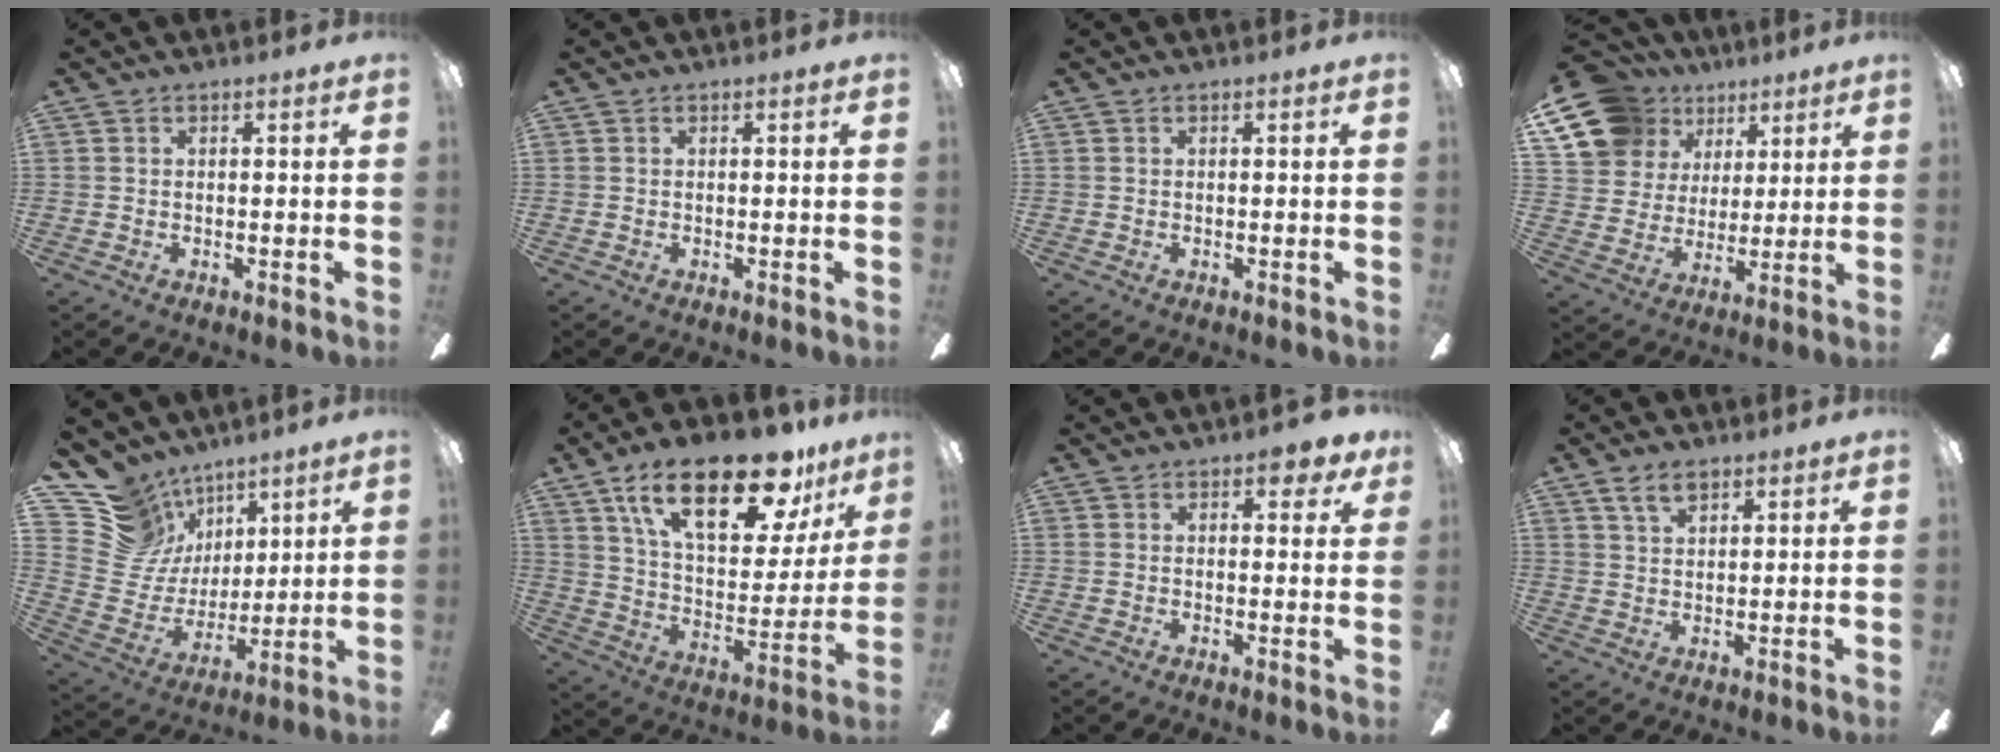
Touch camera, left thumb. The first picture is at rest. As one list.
[{"total": 0.0}, {"total": 0.0}, {"total": 16.9, "force": [9.6, 12.3, 6.5], "torque": [-0.141, -0.042, 0.185]}, {"total": 15.1, "force": [10.3, 10.6, 3.3], "torque": [-0.085, -0.072, 0.205]}, {"total": 25.7, "force": [16.2, 10.4, 17.0], "torque": [-0.270, -0.086, 0.270]}, {"total": 3.3, "force": [2.1, 1.6, 1.9], "torque": [-0.009, -0.007, 0.030]}, {"total": 5.5, "force": [3.7, 2.8, 2.9], "torque": [-0.058, -0.004, 0.068]}]